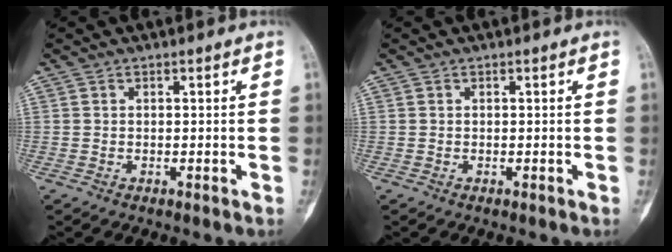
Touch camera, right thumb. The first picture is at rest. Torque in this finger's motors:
{"motor_torque": [0.00, 0.00, 0.11, 0.09, 0.07]}